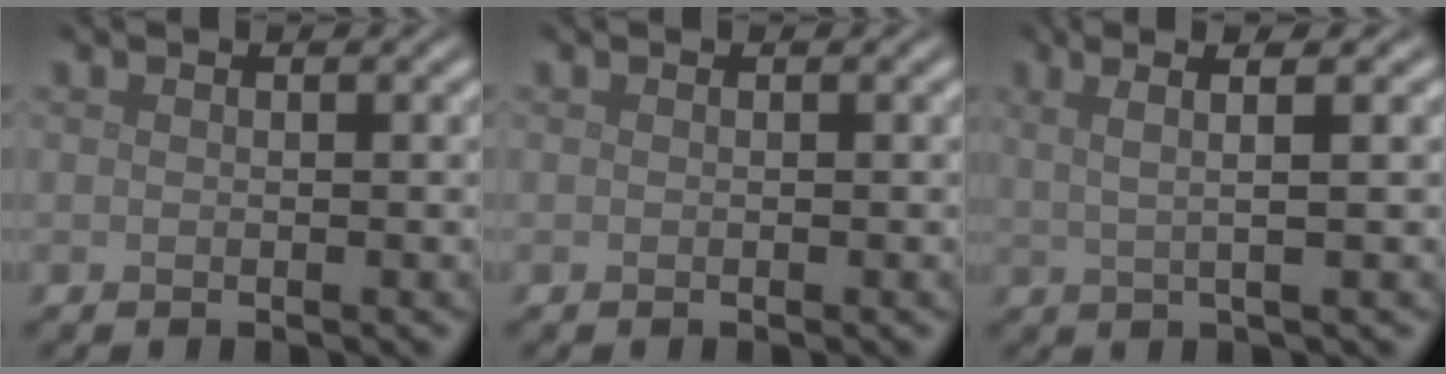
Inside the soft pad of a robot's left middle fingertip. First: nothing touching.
{"total": 0.0}
{"total": 4.3, "force": [1.9, 1.0, 3.7], "torque": [-0.056, 0.011, 0.009]}